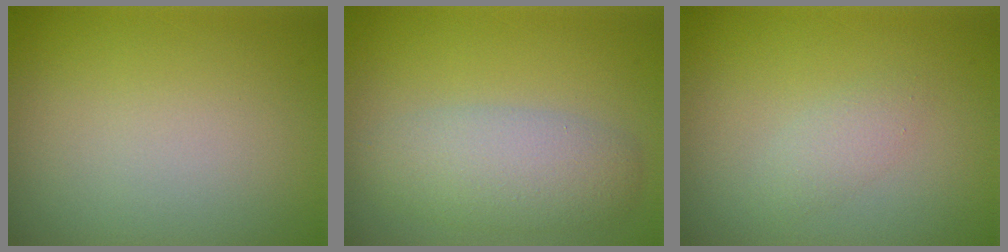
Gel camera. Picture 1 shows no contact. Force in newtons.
{"total": 4.2, "press": 4.2, "slide": 0.1}
{"total": 1.3, "press": 1.3, "slide": 0.1}